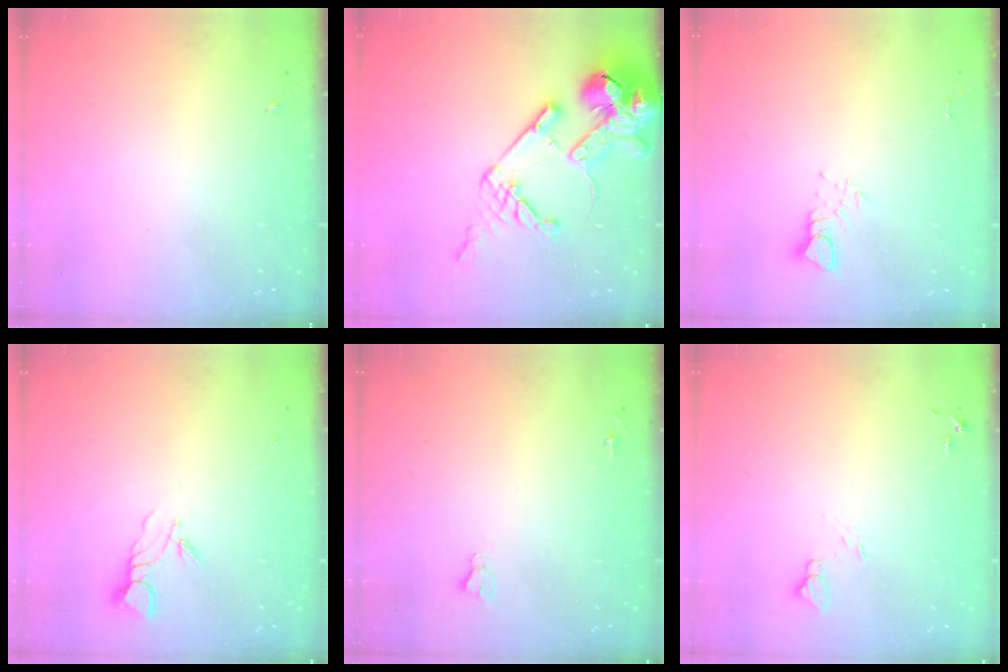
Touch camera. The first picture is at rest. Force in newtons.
{"total": 23.3, "press": 23.1, "slide": 3.0}
{"total": 3.8, "press": 3.8, "slide": 0.3}
{"total": 4.3, "press": 4.3, "slide": 0.3}
{"total": 2.7, "press": 2.7, "slide": 0.0}
{"total": 4.5, "press": 4.5, "slide": 0.4}